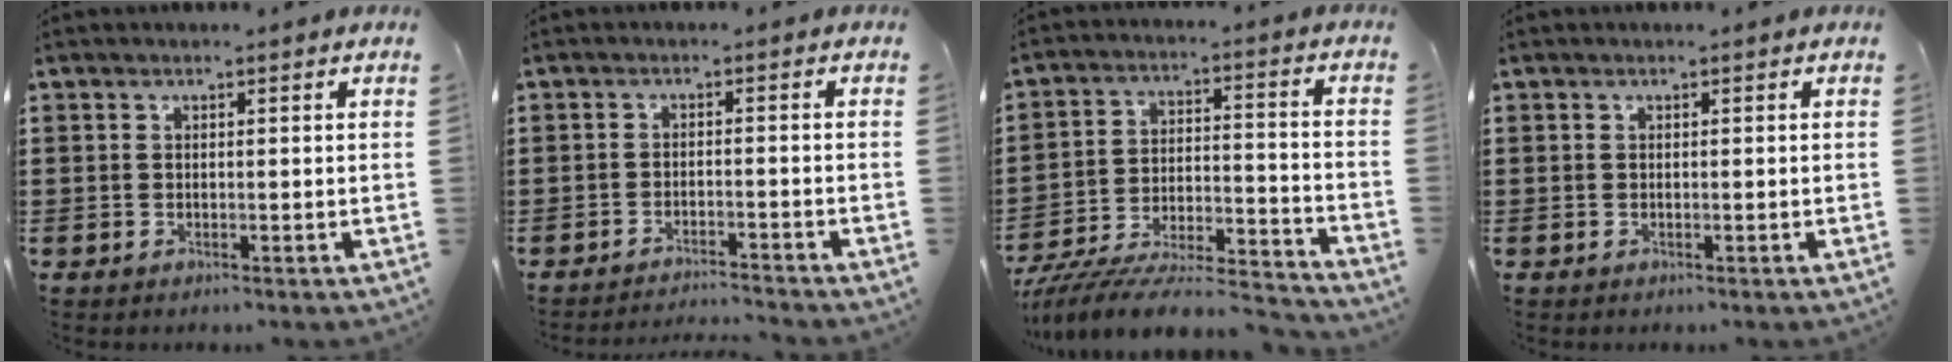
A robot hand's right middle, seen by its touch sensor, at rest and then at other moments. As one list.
[{"total": 2.5, "force": [-2.5, -0.1, 0.1], "torque": [-0.006, 0.002, -0.054]}, {"total": 8.6, "force": [-8.0, 0.9, 2.9], "torque": [-0.042, 0.008, -0.157]}, {"total": 0.0}]